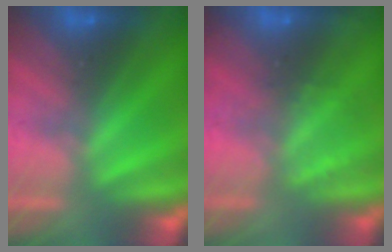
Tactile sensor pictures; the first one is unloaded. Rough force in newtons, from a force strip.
{"total": 2.2}